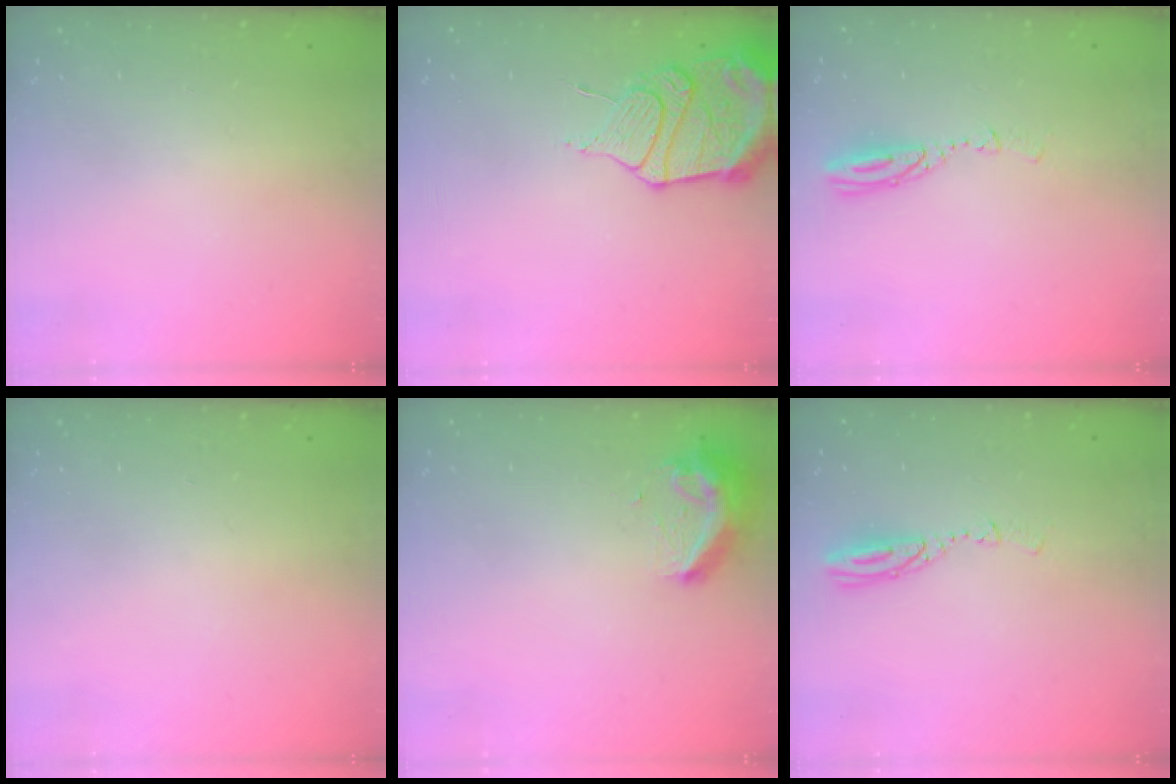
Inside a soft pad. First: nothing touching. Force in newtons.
{"total": 13.5, "press": 13.4, "slide": 1.0}
{"total": 4.0, "press": 3.9, "slide": 0.2}
{"total": 0.0}
{"total": 9.5, "press": 9.5, "slide": 0.6}
{"total": 4.0, "press": 3.9, "slide": 0.2}